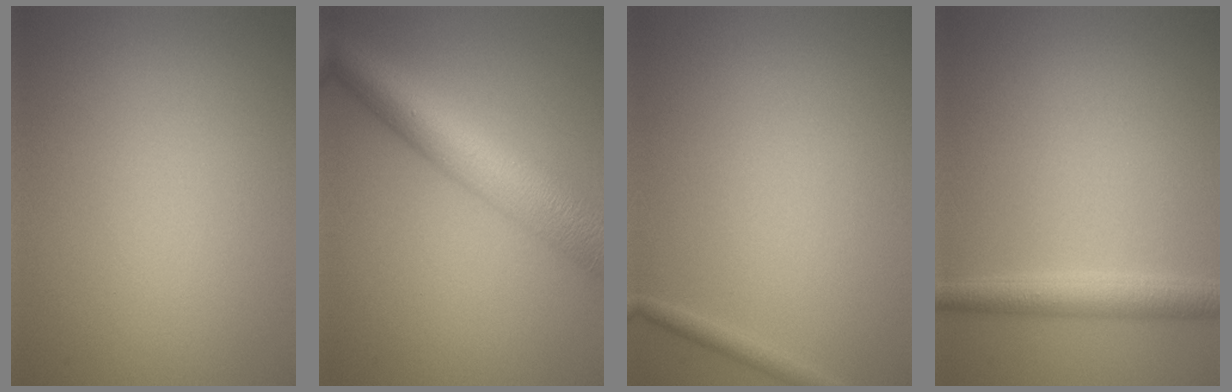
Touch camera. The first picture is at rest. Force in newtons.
{"total": 8.2, "press": 8.2, "slide": 0.1}
{"total": 1.0, "press": 1.0, "slide": 0.0}
{"total": 2.8, "press": 2.8, "slide": 0.1}